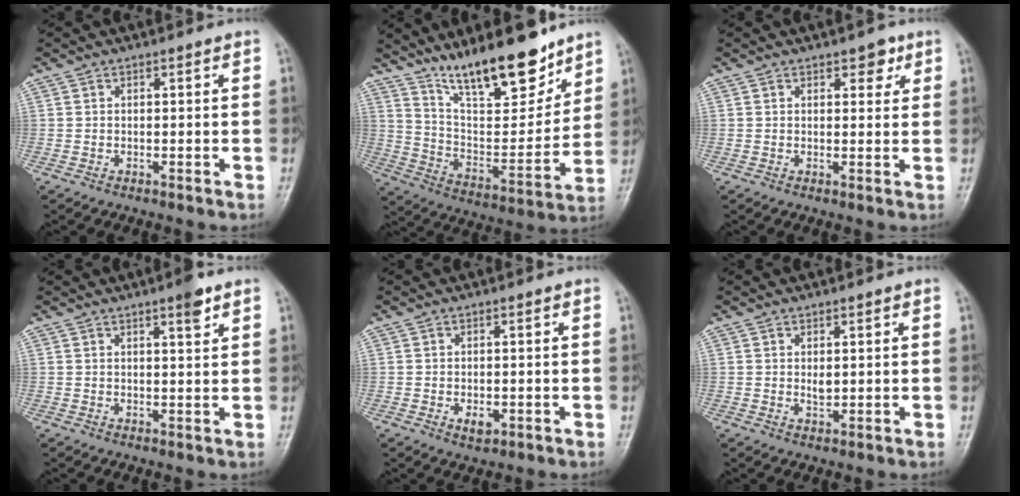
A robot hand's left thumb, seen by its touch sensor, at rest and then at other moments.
{"total": 18.7, "force": [13.9, 5.7, 11.1], "torque": [-0.134, -0.087, 0.244]}
{"total": 3.1, "force": [1.8, 1.8, 1.8], "torque": [-0.005, -0.007, 0.023]}
{"total": 3.4, "force": [2.2, 0.6, 2.6], "torque": [-0.034, -0.012, 0.031]}
{"total": 2.4, "force": [-0.7, 1.5, 1.8], "torque": [-0.022, -0.001, -0.007]}
{"total": 1.6, "force": [0.4, 0.9, 1.3], "torque": [-0.019, -0.006, 0.010]}